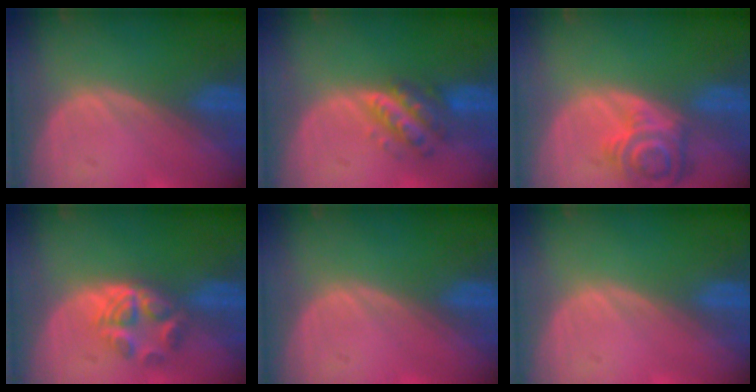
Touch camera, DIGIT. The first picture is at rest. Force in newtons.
{"total": 5.8, "press": 5.3, "slide": 2.4}
{"total": 6.8, "press": 6.5, "slide": 2.0}
{"total": 6.1, "press": 5.0, "slide": 3.4}
{"total": 0.0}
{"total": 0.0}